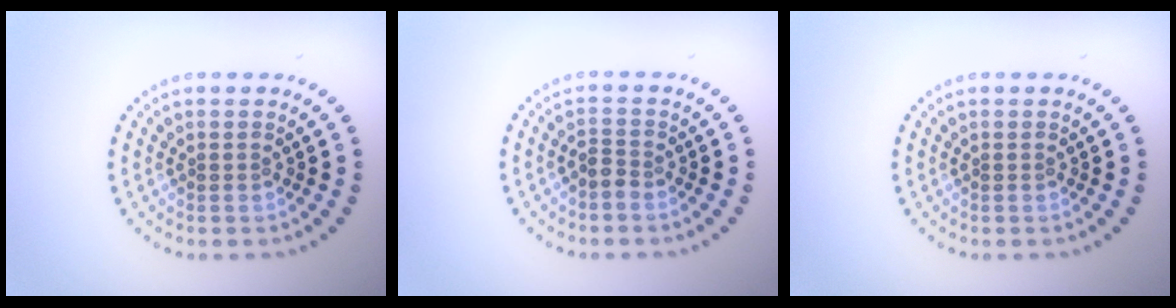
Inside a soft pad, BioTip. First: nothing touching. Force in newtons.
{"total": 1.2, "press": 0.9, "slide": 0.8}
{"total": 0.0}